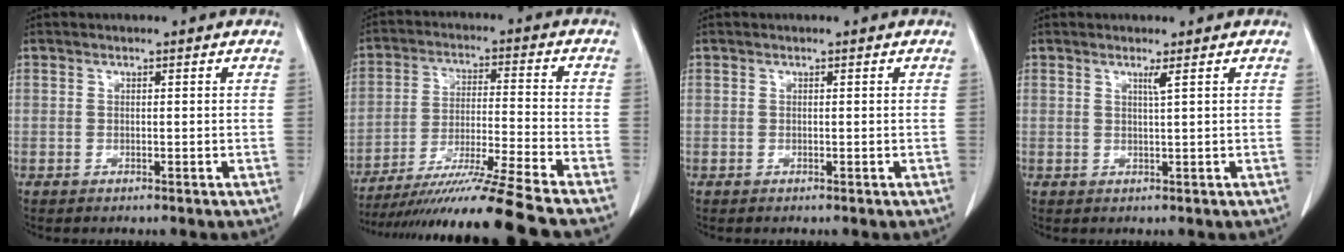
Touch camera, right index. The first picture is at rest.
{"total": 17.1, "force": [-14.5, -3.1, 8.5], "torque": [-0.153, -0.035, -0.247]}
{"total": 0.0}
{"total": 1.2, "force": [0.6, -0.5, 0.9], "torque": [-0.027, -0.008, 0.015]}